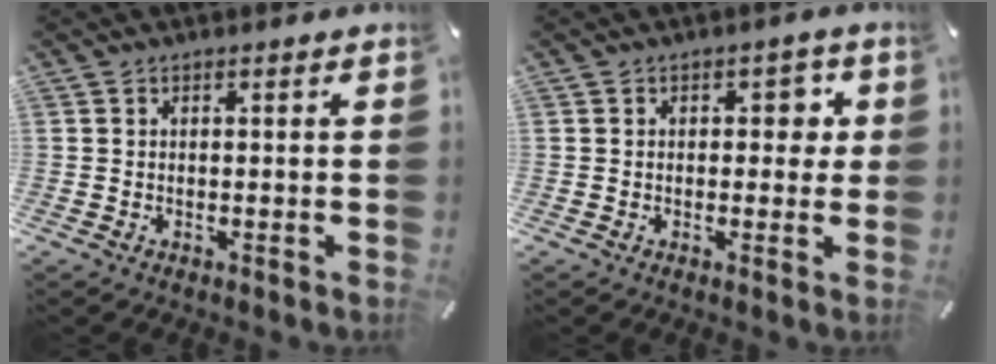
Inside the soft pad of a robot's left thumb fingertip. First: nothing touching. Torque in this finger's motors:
{"motor_torque": [0.84, 0.68, 0.26, -0.08, 0.00]}